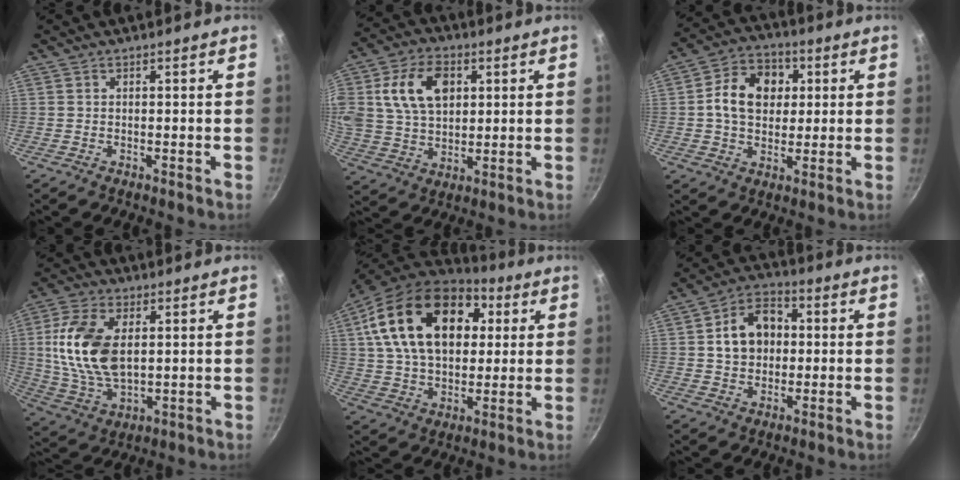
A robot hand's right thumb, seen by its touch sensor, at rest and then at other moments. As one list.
[{"total": 14.7, "force": [4.0, 10.1, 9.9], "torque": [-0.166, 0.005, 0.073]}, {"total": 12.1, "force": [1.9, 9.4, 7.4], "torque": [-0.096, 0.013, 0.019]}, {"total": 15.8, "force": [2.6, 9.1, 12.6], "torque": [-0.236, -0.007, 0.057]}, {"total": 25.0, "force": [7.4, 16.1, 17.7], "torque": [-0.284, 0.001, 0.120]}, {"total": 11.0, "force": [1.2, 8.4, 6.9], "torque": [-0.086, 0.021, 0.011]}]